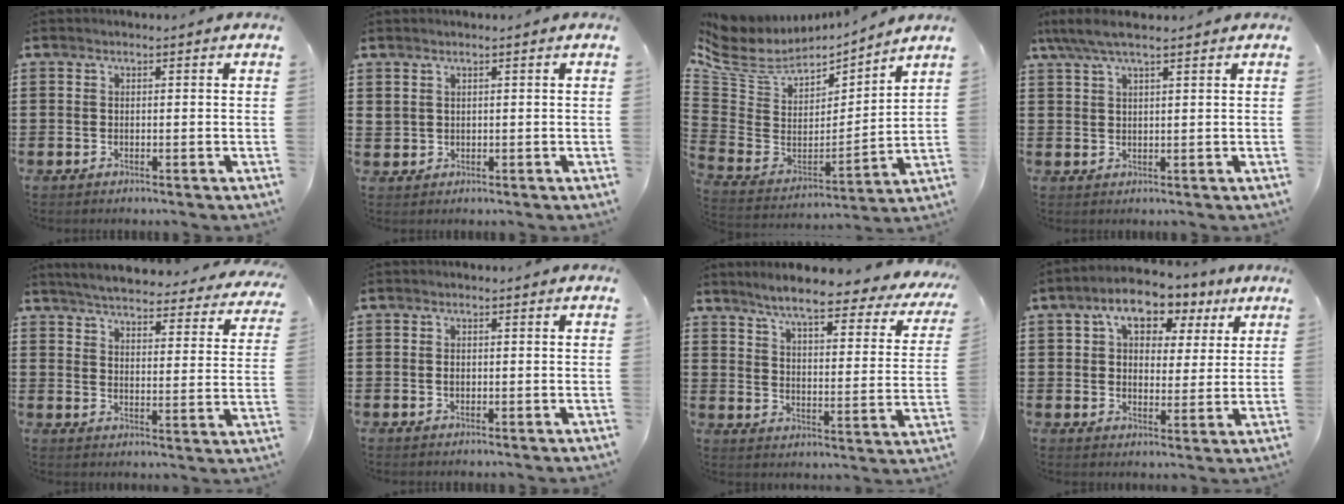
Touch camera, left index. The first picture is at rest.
{"total": 1.3, "force": [0.9, 0.8, 0.2], "torque": [-0.009, 0.004, 0.018]}
{"total": 7.9, "force": [5.8, 4.1, 3.4], "torque": [-0.107, -0.046, 0.102]}
{"total": 4.8, "force": [3.3, 1.0, 3.3], "torque": [-0.070, 0.001, 0.062]}
{"total": 5.1, "force": [4.9, -0.2, 1.3], "torque": [-0.050, -0.037, 0.081]}
{"total": 0.8, "force": [-0.1, 0.7, 0.5], "torque": [-0.013, 0.001, -0.003]}
{"total": 6.9, "force": [6.0, 0.1, 3.5], "torque": [-0.084, -0.039, 0.097]}
{"total": 8.0, "force": [4.8, 4.6, 4.3], "torque": [-0.079, -0.002, 0.079]}